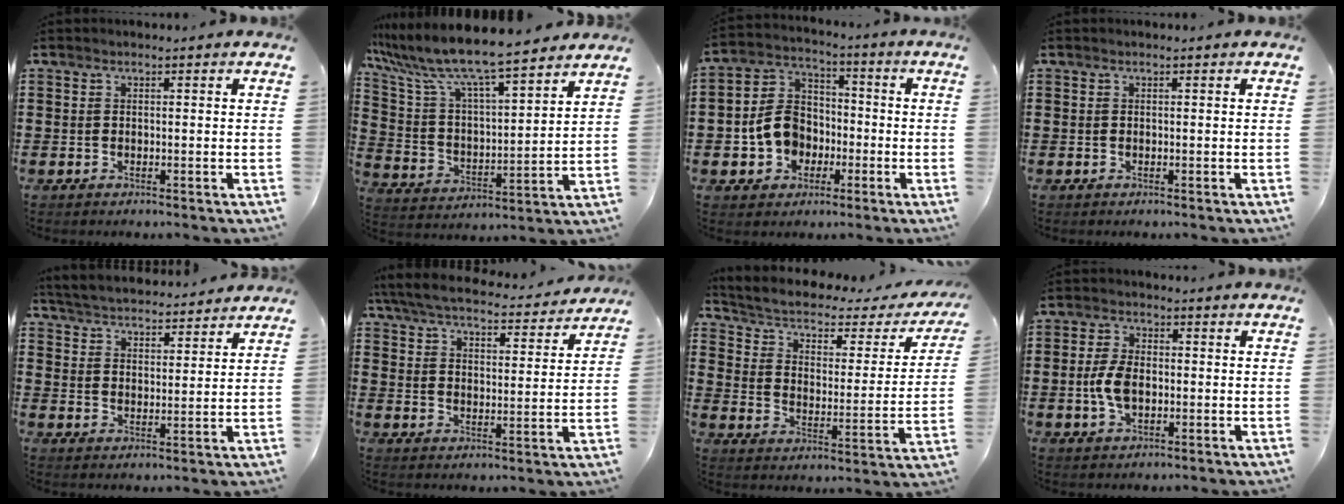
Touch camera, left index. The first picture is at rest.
{"total": 8.6, "force": [7.6, 0.2, 4.1], "torque": [-0.112, -0.053, 0.125]}
{"total": 8.3, "force": [-2.0, 7.0, 4.0], "torque": [-0.112, 0.019, -0.038]}
{"total": 0.0}
{"total": 4.3, "force": [4.3, 0.0, 0.2], "torque": [-0.025, -0.030, 0.073]}
{"total": 6.1, "force": [5.8, 0.3, 2.0], "torque": [-0.065, -0.036, 0.098]}
{"total": 3.4, "force": [1.5, 1.7, 2.5], "torque": [-0.059, -0.017, 0.016]}
{"total": 5.6, "force": [-0.6, 3.1, 4.6], "torque": [-0.113, -0.004, -0.017]}